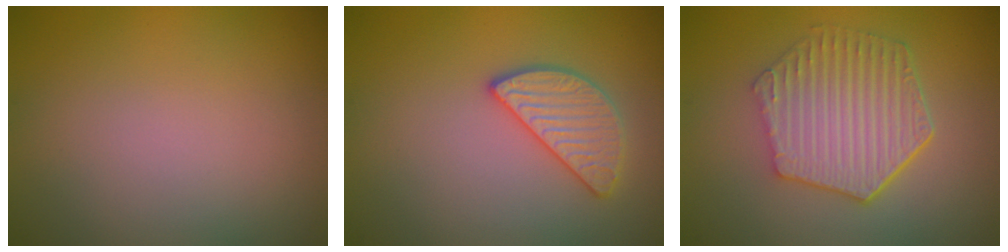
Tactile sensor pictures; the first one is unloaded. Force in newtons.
{"total": 2.7, "press": 2.7, "slide": 0.1}
{"total": 6.4, "press": 4.8, "slide": 4.2}